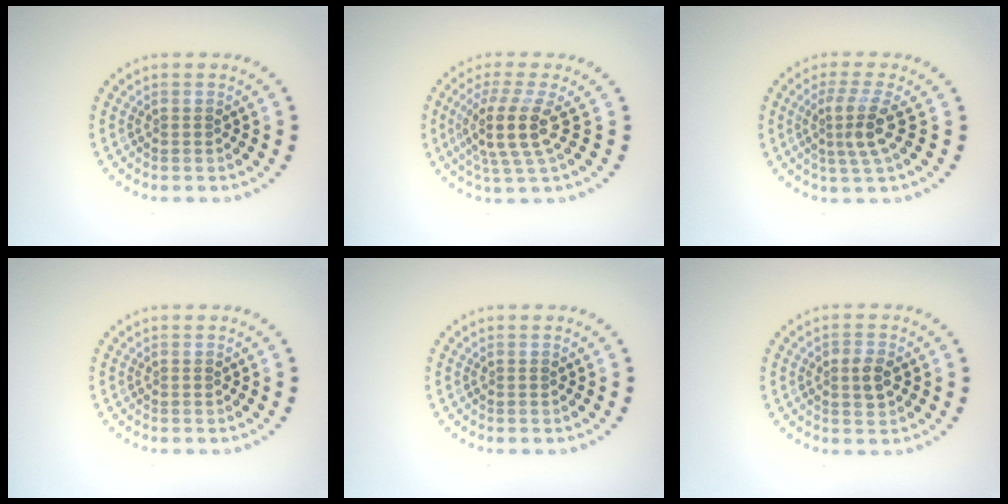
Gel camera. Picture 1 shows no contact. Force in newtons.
{"total": 4.0, "press": 3.0, "slide": 2.6}
{"total": 3.1, "press": 2.2, "slide": 2.1}
{"total": 0.0}
{"total": 0.0}
{"total": 2.0, "press": 2.0, "slide": 0.1}